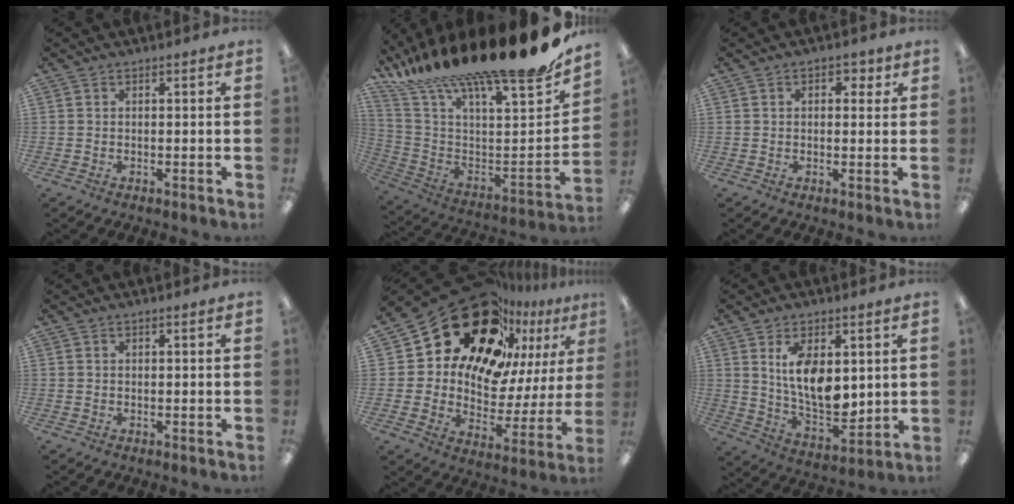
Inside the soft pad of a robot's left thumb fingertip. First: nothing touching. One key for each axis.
{"total": 21.8, "fx": 16.3, "fy": 3.1, "fz": 14.0, "tx": -0.183, "ty": -0.142, "tz": 0.266}
{"total": 3.1, "fx": 1.1, "fy": 1.9, "fz": 2.1, "tx": -0.019, "ty": -0.002, "tz": 0.013}
{"total": 0.0}
{"total": 25.6, "fx": 18.2, "fy": 13.9, "fz": 11.4, "tx": -0.180, "ty": -0.130, "tz": 0.325}
{"total": 11.5, "fx": 3.7, "fy": 6.5, "fz": 8.8, "tx": -0.149, "ty": -0.023, "tz": 0.065}